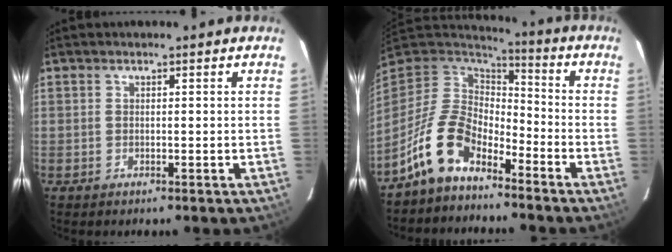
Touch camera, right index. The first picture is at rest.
{"total": 12.5, "force": [-8.1, 6.4, 7.0], "torque": [-0.145, 0.009, -0.156]}